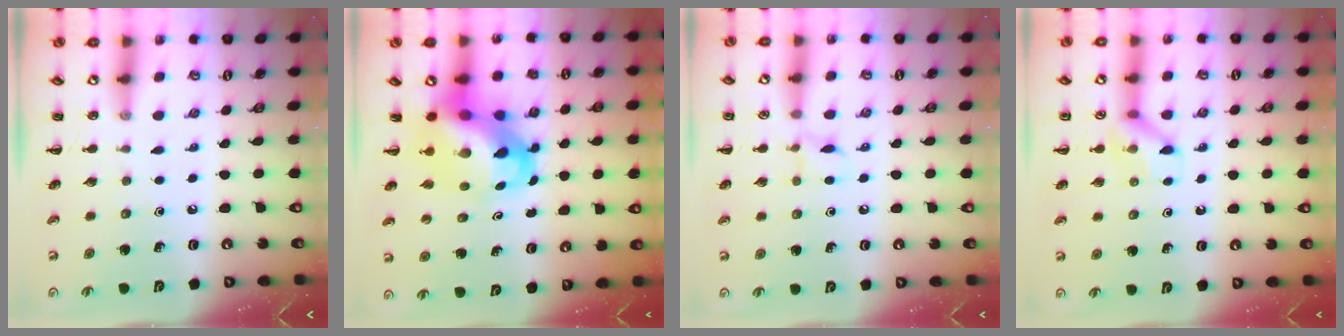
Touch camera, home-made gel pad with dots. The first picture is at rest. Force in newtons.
{"total": 7.9, "press": 7.6, "slide": 2.3}
{"total": 6.1, "press": 6.0, "slide": 1.4}
{"total": 8.9, "press": 8.9, "slide": 0.6}